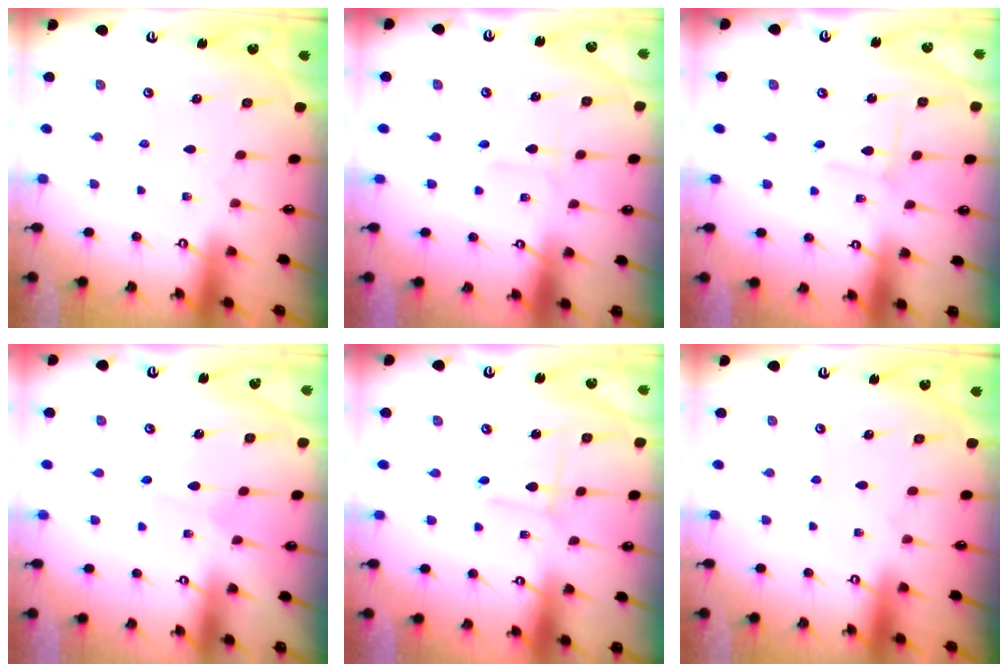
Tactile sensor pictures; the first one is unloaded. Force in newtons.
{"total": 1.7, "press": 1.5, "slide": 0.9}
{"total": 2.3, "press": 2.3, "slide": 0.3}
{"total": 3.0, "press": 3.0, "slide": 0.2}
{"total": 2.8, "press": 2.8, "slide": 0.3}
{"total": 0.0}